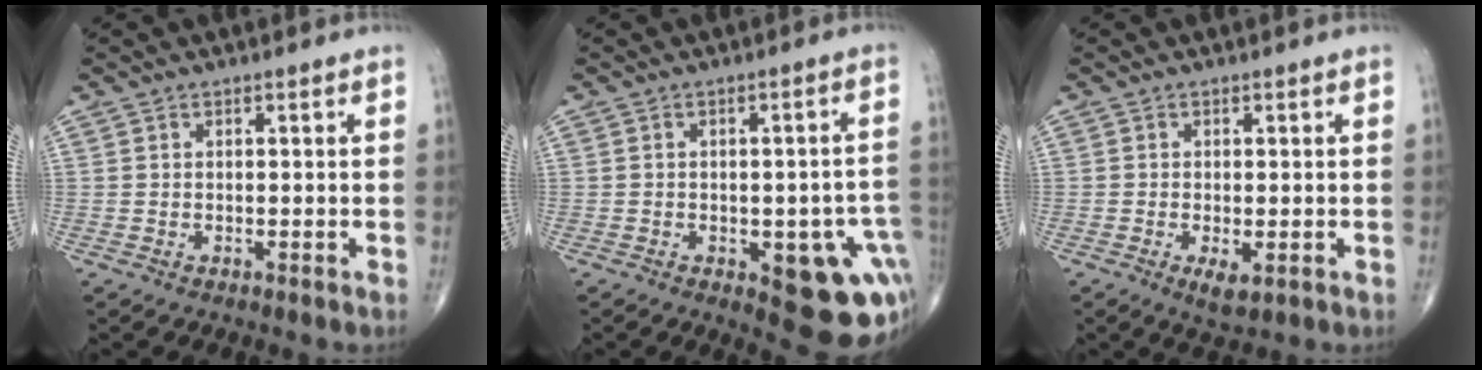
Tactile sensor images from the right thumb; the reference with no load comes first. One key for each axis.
{"total": 14.7, "fx": -4.3, "fy": 6.0, "fz": 12.7, "tx": -0.114, "ty": 0.018, "tz": -0.030}
{"total": 3.3, "fx": -1.0, "fy": 1.3, "fz": 2.8, "tx": -0.050, "ty": -0.009, "tz": -0.015}